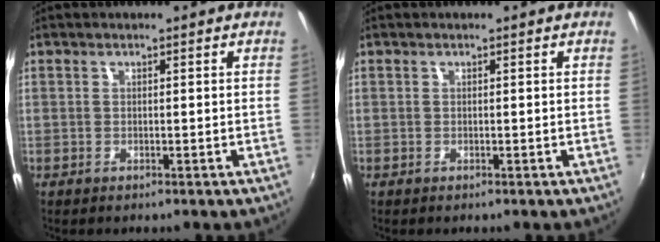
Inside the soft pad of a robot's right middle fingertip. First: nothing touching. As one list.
[{"total": 0.0}]